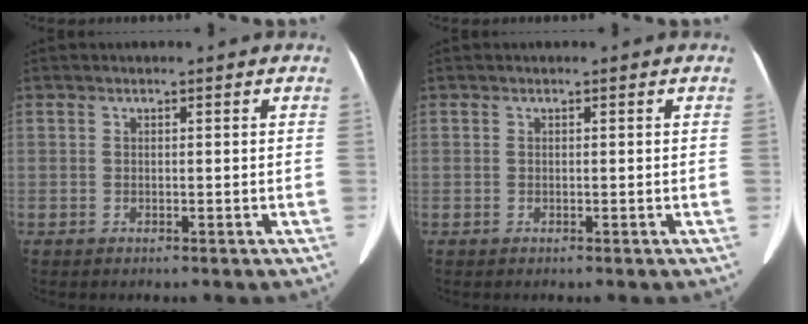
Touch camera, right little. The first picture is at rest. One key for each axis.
{"total": 0.0}